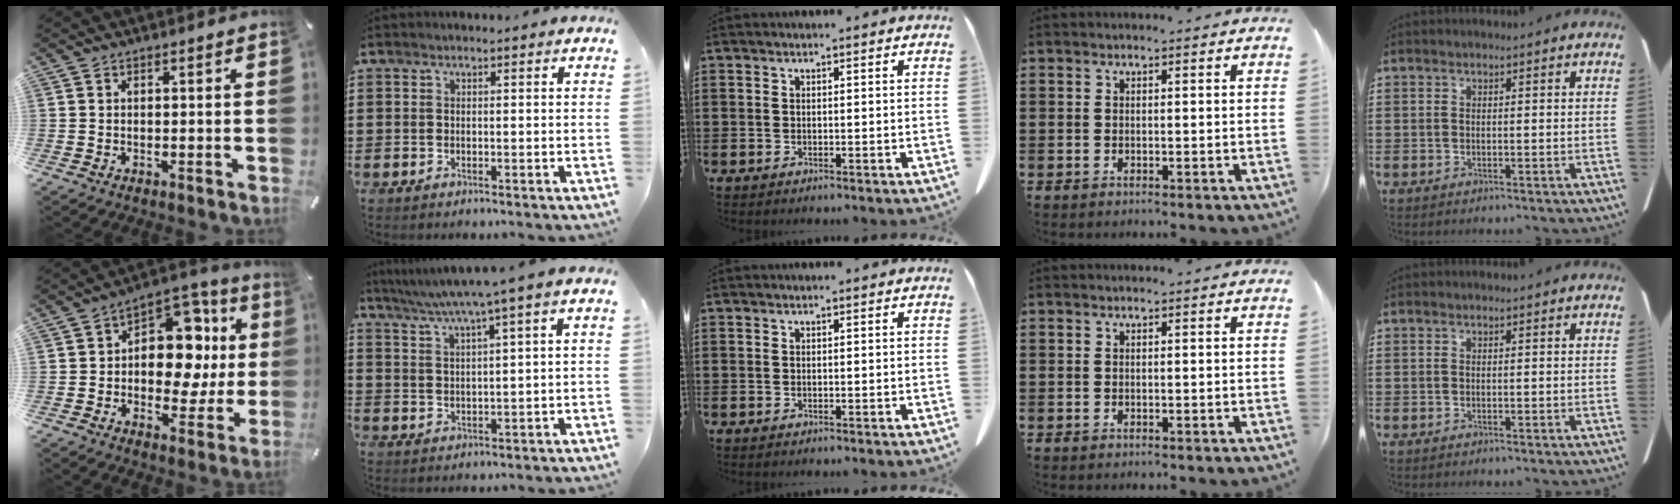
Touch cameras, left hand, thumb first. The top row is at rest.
{"thumb": {"total": 14.0, "force": [1.0, 10.0, 9.7], "torque": [-0.120, -0.015, 0.019]}, "index": {"total": 4.6, "force": [2.8, -0.5, 3.6], "torque": [-0.078, -0.014, 0.042]}}